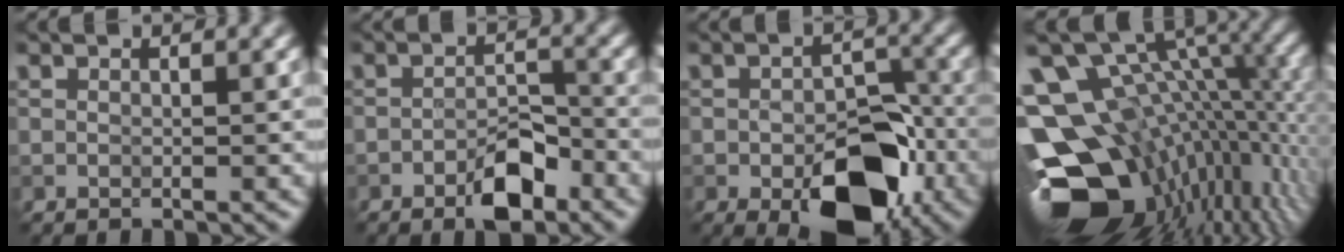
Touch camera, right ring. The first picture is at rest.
{"total": 3.7, "force": [-2.1, 1.4, 2.8], "torque": [-0.036, 0.006, -0.037]}
{"total": 9.3, "force": [-4.1, 4.9, 6.7], "torque": [-0.097, -0.008, -0.052]}
{"total": 16.9, "force": [-2.5, 11.2, 12.4], "torque": [-0.214, -0.013, -0.010]}